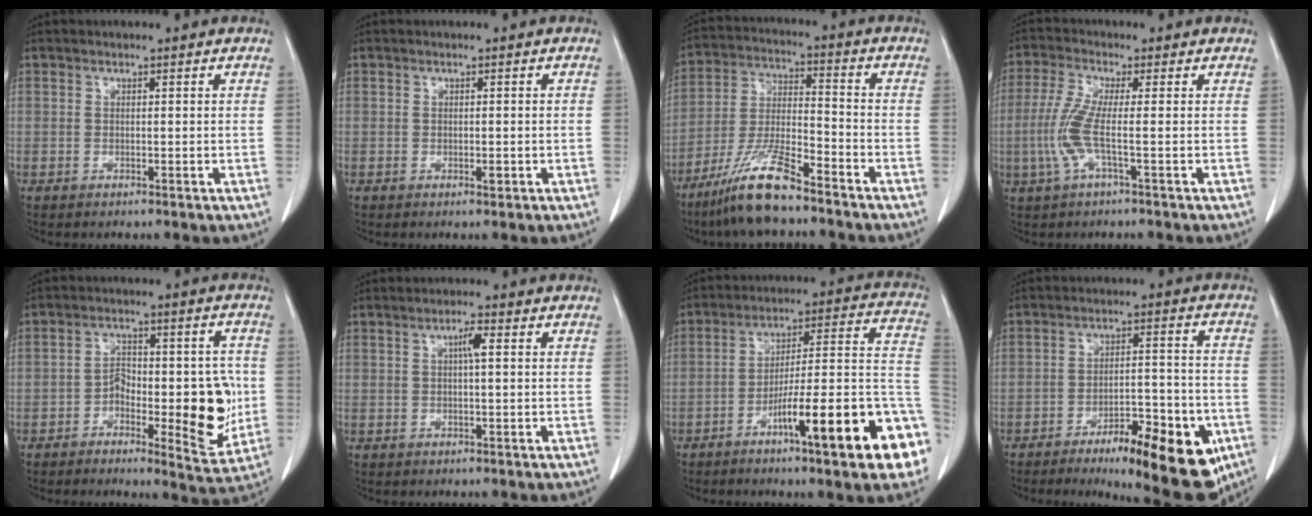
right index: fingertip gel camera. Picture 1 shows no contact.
{"total": 1.0, "force": [-0.4, 0.4, 0.8], "torque": [-0.009, 0.000, -0.002]}
{"total": 11.6, "force": [-8.7, 1.3, 7.6], "torque": [-0.158, -0.021, -0.168]}
{"total": 5.8, "force": [-1.2, 0.2, 5.7], "torque": [-0.137, -0.003, -0.033]}
{"total": 12.6, "force": [-2.6, 5.0, 11.3], "torque": [-0.142, 0.015, -0.031]}
{"total": 2.3, "force": [0.5, 0.3, 2.2], "torque": [-0.039, 0.003, 0.007]}
{"total": 21.5, "force": [-9.5, 2.1, 19.1], "torque": [-0.181, 0.017, -0.139]}
{"total": 16.3, "force": [-9.0, 4.2, 12.9], "torque": [-0.131, 0.009, -0.124]}